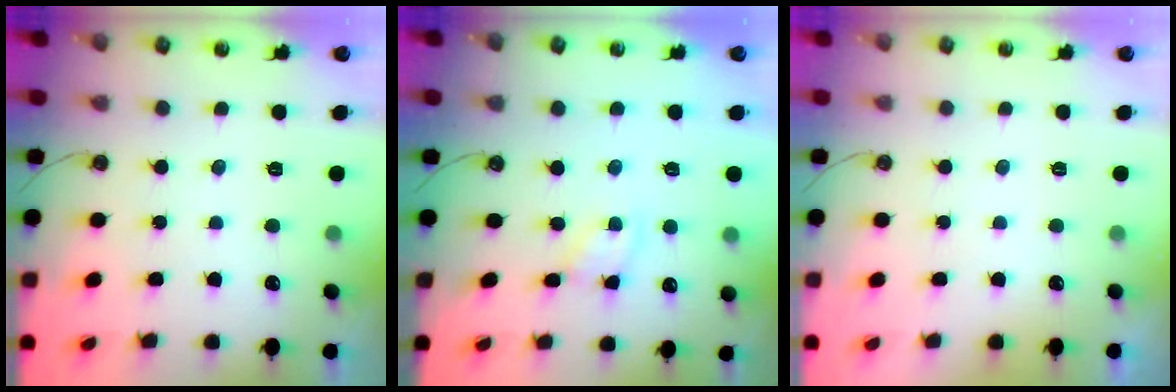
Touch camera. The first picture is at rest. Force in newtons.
{"total": 1.9, "press": 1.9, "slide": 0.3}
{"total": 0.0}